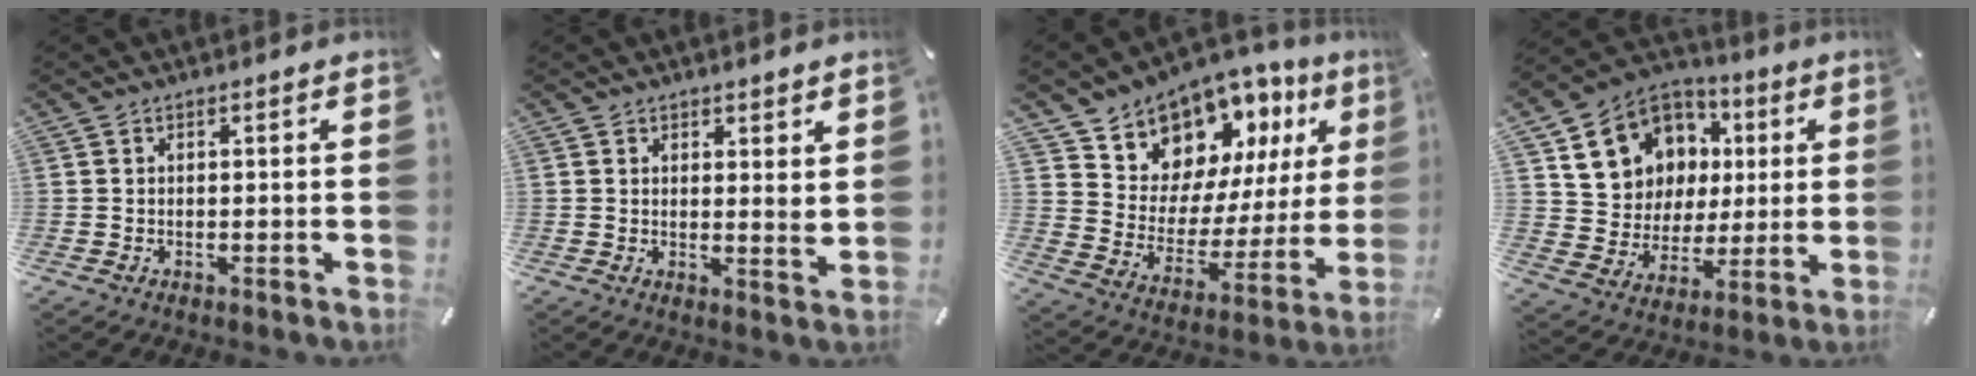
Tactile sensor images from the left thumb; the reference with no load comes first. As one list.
[{"total": 3.0, "force": [2.4, 1.5, 0.9], "torque": [-0.006, -0.014, 0.042]}, {"total": 11.6, "force": [9.6, 6.5, 0.2], "torque": [-0.020, -0.117, 0.175]}, {"total": 14.2, "force": [4.9, 12.7, 3.8], "torque": [-0.075, -0.024, 0.110]}]